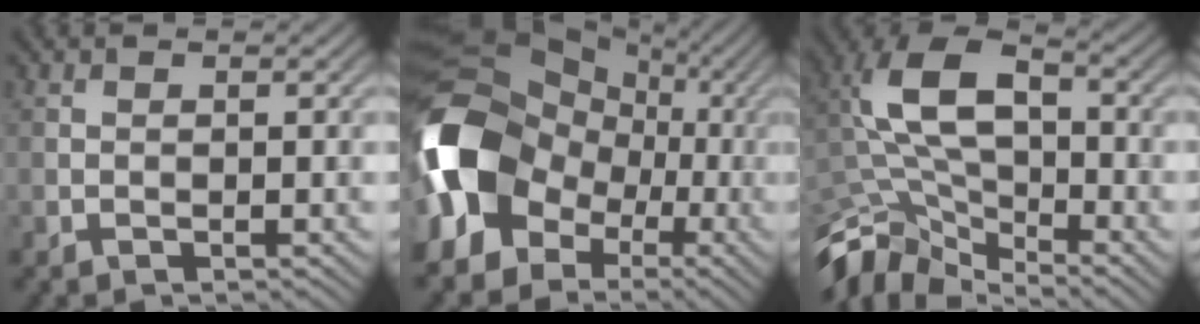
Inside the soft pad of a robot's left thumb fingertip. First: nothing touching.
{"total": 17.9, "force": [-3.0, 14.2, 10.5], "torque": [-0.251, -0.012, -0.063]}
{"total": 10.9, "force": [-5.0, 5.8, 7.8], "torque": [-0.161, -0.003, -0.112]}